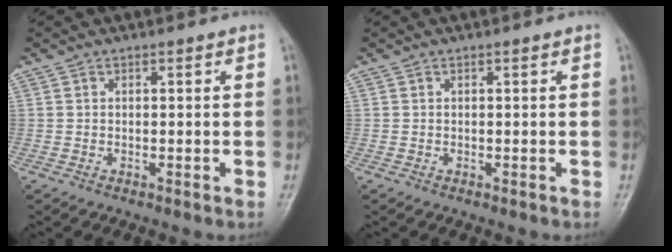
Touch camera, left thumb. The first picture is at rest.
{"total": 0.0}